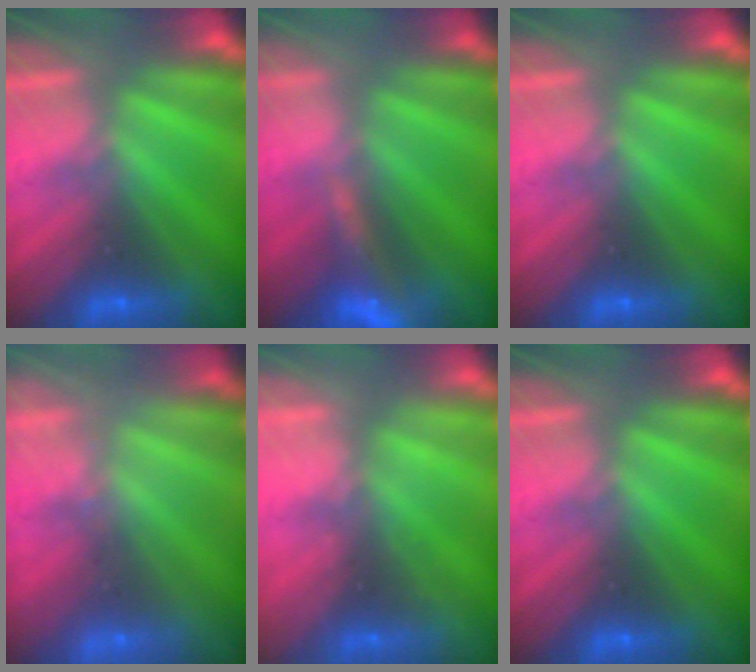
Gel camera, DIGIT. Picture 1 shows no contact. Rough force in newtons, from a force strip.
{"total": 8.8}
{"total": 0.0}
{"total": 2.6}
{"total": 2.1}
{"total": 0.0}